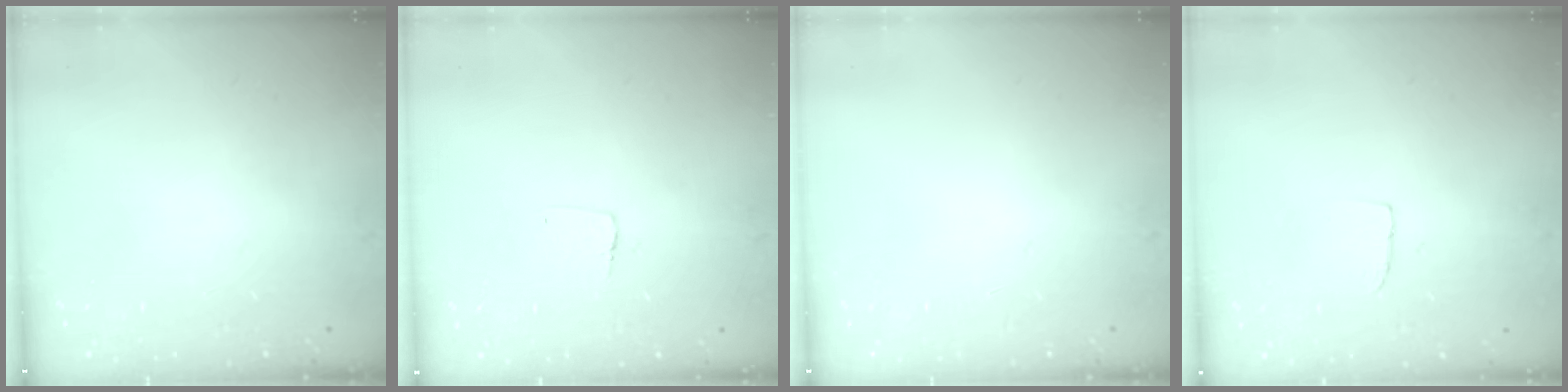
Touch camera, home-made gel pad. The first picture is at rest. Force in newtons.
{"total": 3.2, "press": 3.2, "slide": 0.3}
{"total": 0.0}
{"total": 2.4, "press": 2.4, "slide": 0.1}